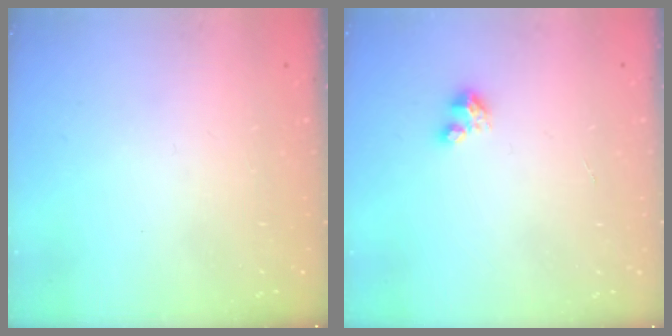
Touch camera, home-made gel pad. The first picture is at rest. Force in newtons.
{"total": 2.8, "press": 2.8, "slide": 0.3}